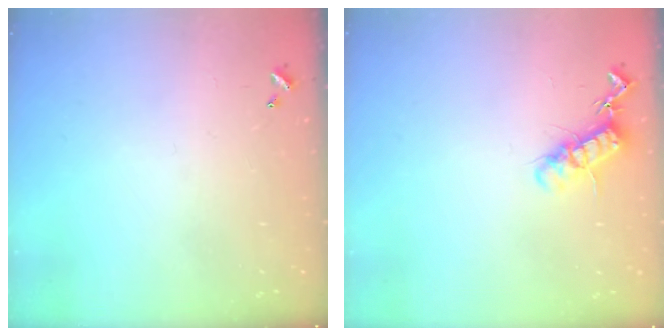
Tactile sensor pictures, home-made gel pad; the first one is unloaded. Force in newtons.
{"total": 12.5, "press": 12.5, "slide": 0.6}